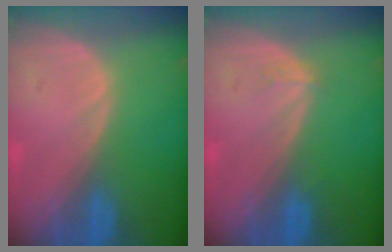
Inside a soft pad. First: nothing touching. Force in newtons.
{"total": 0.9, "press": 0.8, "slide": 0.2}